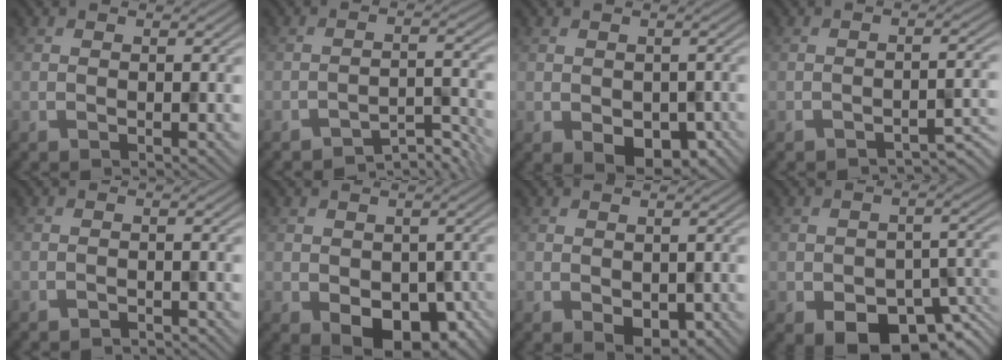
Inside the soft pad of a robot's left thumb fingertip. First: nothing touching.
{"total": 4.1, "force": [-3.6, 0.9, 1.8], "torque": [-0.024, 0.007, -0.057]}
{"total": 4.9, "force": [-1.8, 3.2, 3.2], "torque": [-0.053, -0.026, -0.020]}
{"total": 2.7, "force": [-2.2, 0.6, 1.4], "torque": [-0.021, 0.003, -0.032]}
{"total": 1.1, "force": [-1.0, 0.1, 0.2], "torque": [-0.003, 0.001, -0.022]}
{"total": 7.4, "force": [-2.5, 4.8, 5.0], "torque": [-0.087, -0.031, -0.026]}
{"total": 2.5, "force": [-0.3, 1.7, 1.8], "torque": [-0.038, -0.013, 0.001]}
{"total": 8.4, "force": [-4.6, 4.5, 5.3], "torque": [-0.079, -0.023, -0.058]}